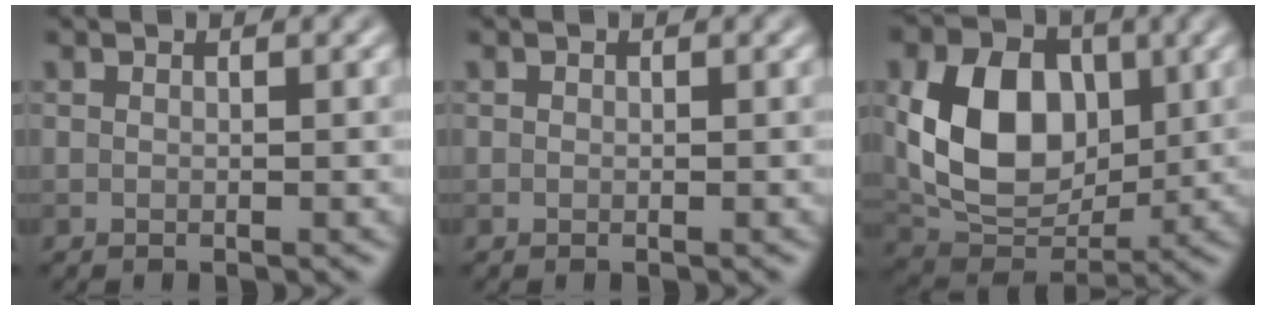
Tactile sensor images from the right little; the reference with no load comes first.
{"total": 0.0}
{"total": 9.6, "force": [1.3, 6.9, 6.6], "torque": [-0.135, -0.003, 0.023]}